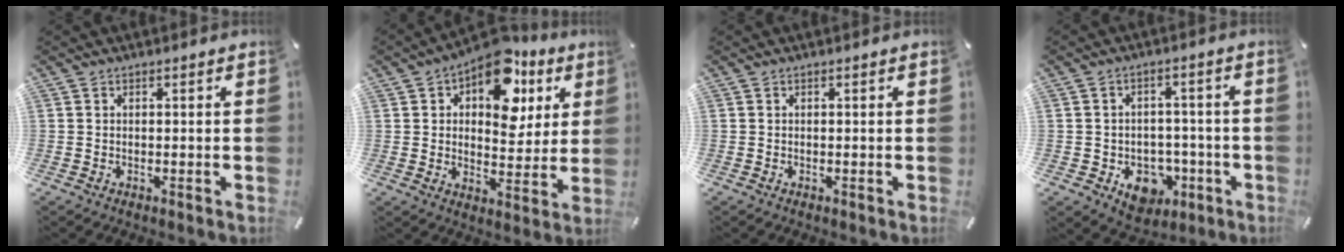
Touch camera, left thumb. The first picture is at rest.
{"total": 14.7, "force": [8.2, 8.5, 8.7], "torque": [-0.122, -0.048, 0.144]}
{"total": 0.0}
{"total": 8.7, "force": [-3.0, 7.3, 3.7], "torque": [-0.031, 0.019, -0.044]}